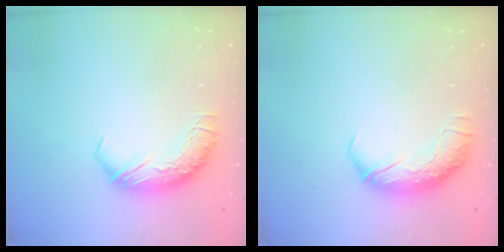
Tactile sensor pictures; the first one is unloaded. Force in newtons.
{"total": 1.8, "press": 0.7, "slide": 1.6}